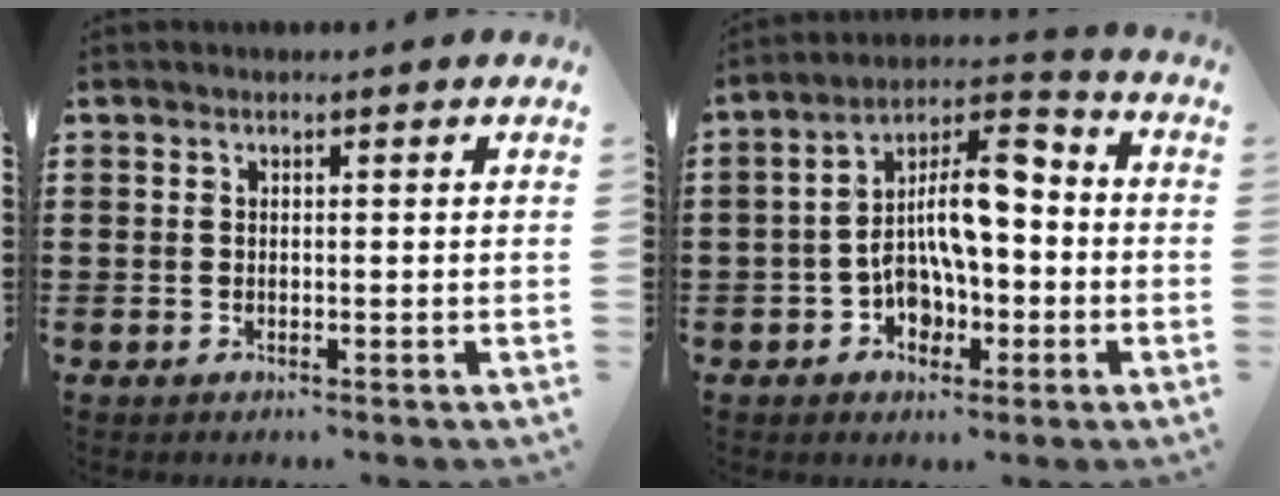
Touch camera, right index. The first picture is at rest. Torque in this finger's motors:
{"motor_torque": [2.14, 0.00, 1.05, 0.21]}